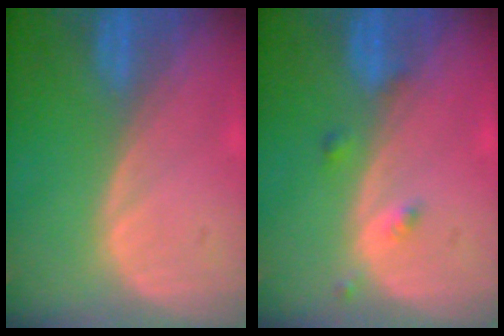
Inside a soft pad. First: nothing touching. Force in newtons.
{"total": 1.8, "press": 1.8, "slide": 0.1}